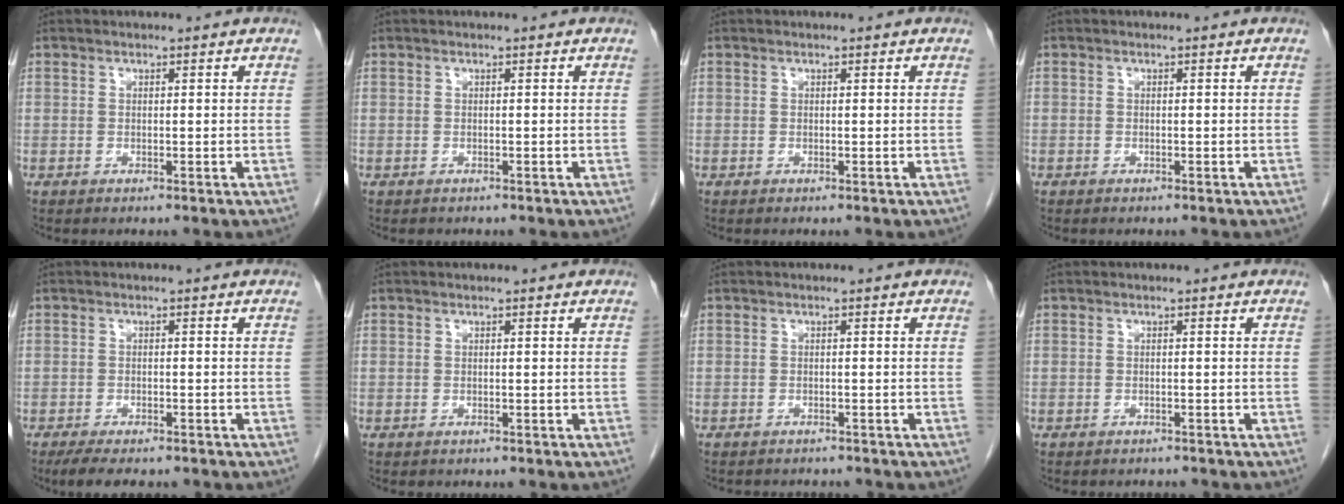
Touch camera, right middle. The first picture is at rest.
{"total": 0.7, "force": [-0.5, 0.4, 0.1], "torque": [-0.009, 0.002, -0.008]}
{"total": 0.0}
{"total": 0.0}
{"total": 5.9, "force": [-4.8, 1.7, 3.1], "torque": [-0.046, -0.011, -0.069]}
{"total": 0.0}
{"total": 3.7, "force": [-3.4, 1.2, 0.7], "torque": [-0.008, -0.002, -0.043]}
{"total": 2.9, "force": [-2.6, 1.1, 0.5], "torque": [-0.009, -0.002, -0.032]}